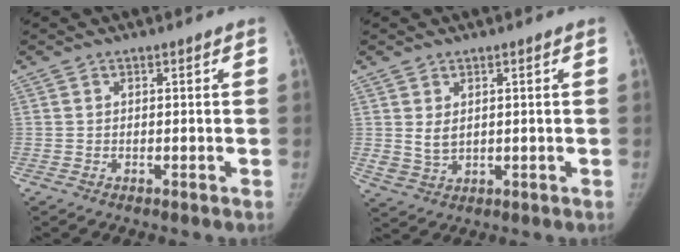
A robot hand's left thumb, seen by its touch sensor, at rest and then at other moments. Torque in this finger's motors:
{"motor_torque": [0.20, 1.01, -0.08, 0.16, 0.09]}